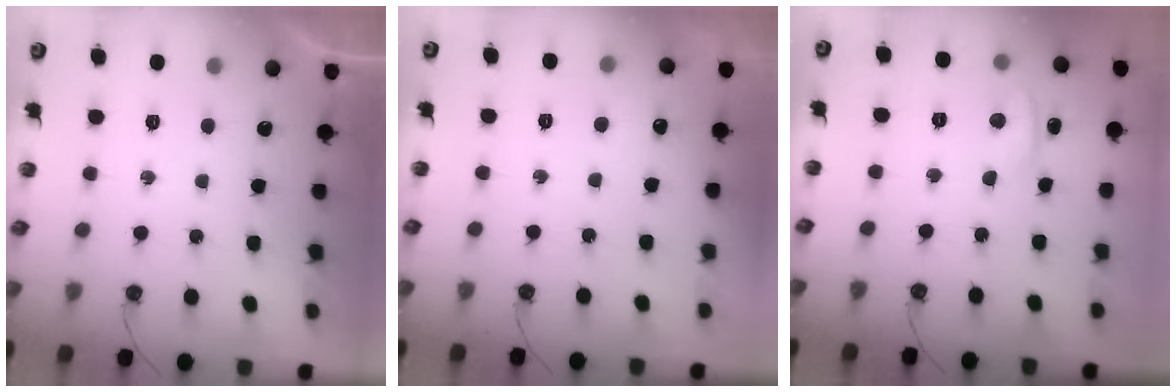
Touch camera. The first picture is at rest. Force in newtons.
{"total": 3.9, "press": 3.8, "slide": 0.9}
{"total": 2.2, "press": 1.7, "slide": 1.5}